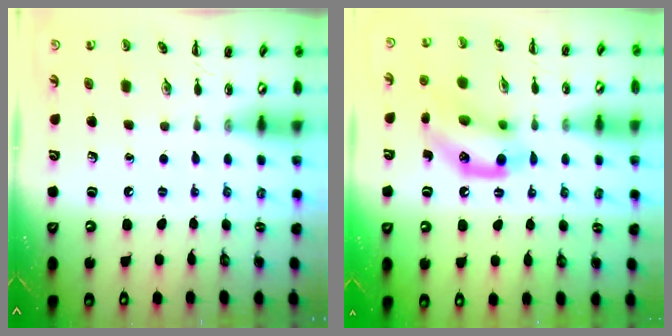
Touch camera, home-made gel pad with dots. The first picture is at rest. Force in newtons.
{"total": 13.6, "press": 13.3, "slide": 3.2}